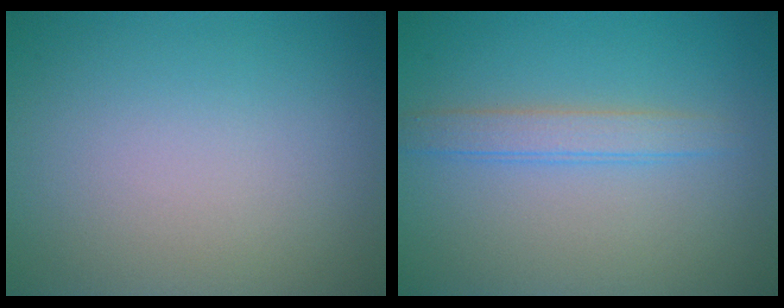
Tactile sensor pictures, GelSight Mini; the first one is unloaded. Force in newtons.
{"total": 2.2, "press": 2.2, "slide": 0.1}